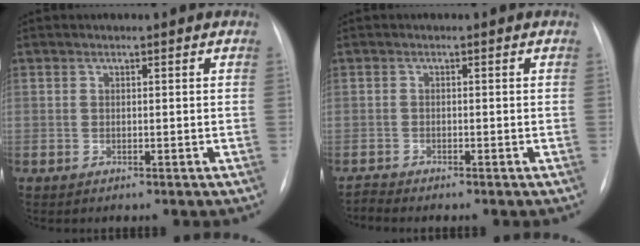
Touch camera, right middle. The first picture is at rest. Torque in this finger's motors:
{"motor_torque": [-0.08, 0.04, -0.05, -0.01]}